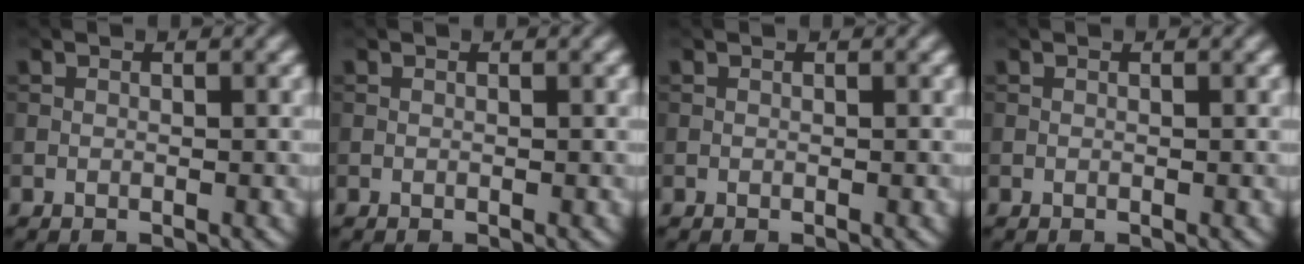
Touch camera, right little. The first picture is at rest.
{"total": 0.0}
{"total": 0.0}
{"total": 0.0}